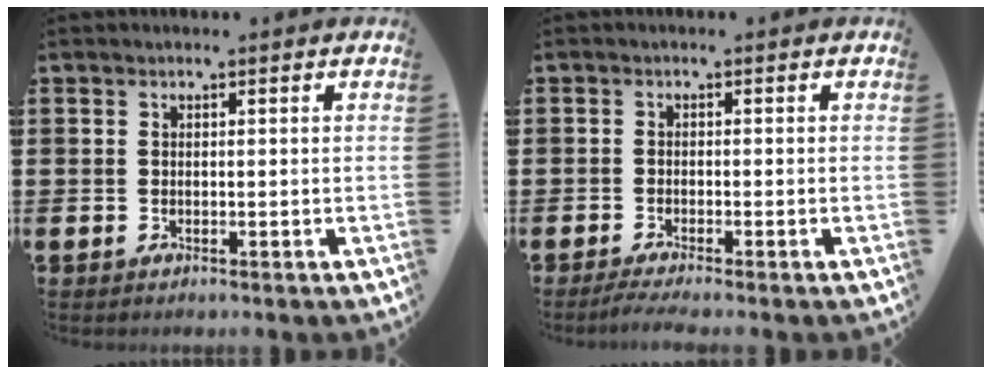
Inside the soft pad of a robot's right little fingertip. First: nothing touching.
{"total": 0.9, "force": [-0.4, 0.0, 0.8], "torque": [-0.012, 0.001, -0.006]}